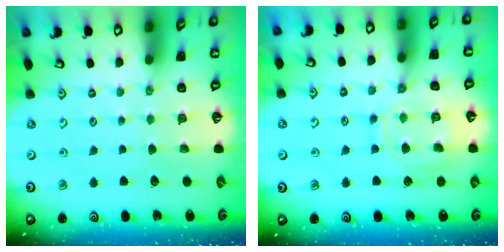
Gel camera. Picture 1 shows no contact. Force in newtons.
{"total": 12.1, "press": 12.0, "slide": 0.9}